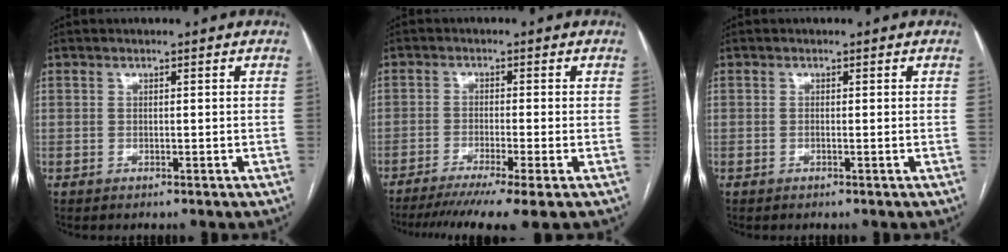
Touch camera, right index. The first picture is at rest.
{"total": 9.9, "force": [-7.4, -0.8, 6.5], "torque": [-0.096, -0.020, -0.113]}
{"total": 0.0}